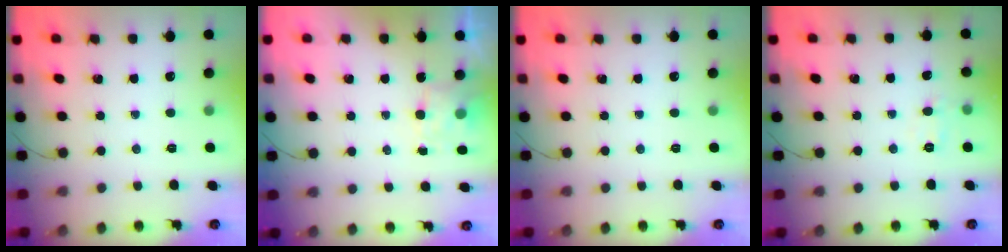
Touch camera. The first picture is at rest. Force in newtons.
{"total": 4.0, "press": 3.9, "slide": 1.1}
{"total": 0.0}
{"total": 5.3, "press": 5.2, "slide": 1.1}